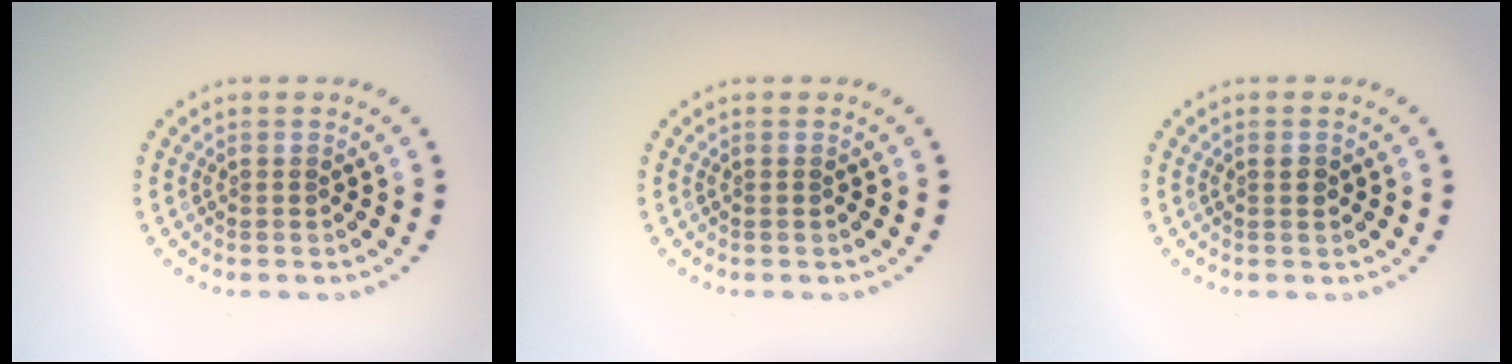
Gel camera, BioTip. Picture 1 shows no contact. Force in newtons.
{"total": 0.0}
{"total": 0.7, "press": 0.7, "slide": 0.2}